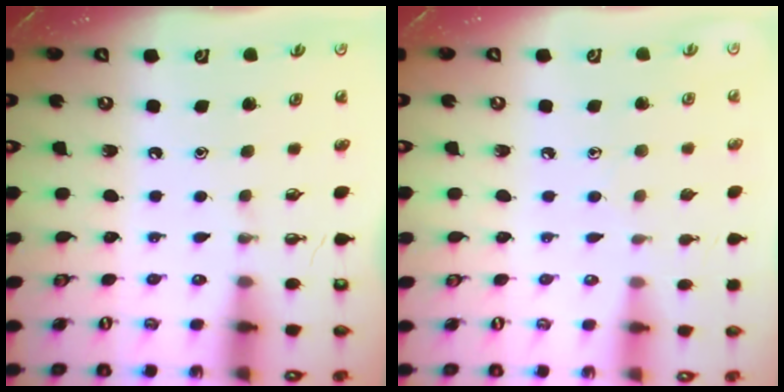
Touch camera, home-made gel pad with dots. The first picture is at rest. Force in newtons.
{"total": 5.2, "press": 5.2, "slide": 0.7}